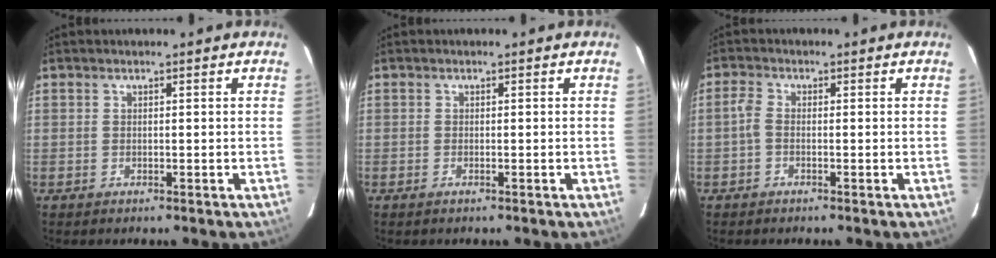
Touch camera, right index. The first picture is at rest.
{"total": 0.7, "force": [-0.5, 0.0, 0.5], "torque": [-0.008, 0.002, -0.010]}
{"total": 1.9, "force": [-0.7, 1.0, 1.4], "torque": [-0.035, 0.006, -0.018]}